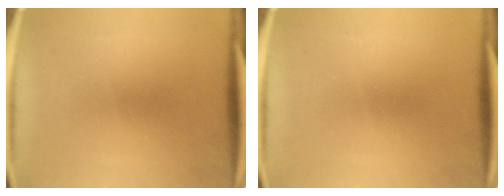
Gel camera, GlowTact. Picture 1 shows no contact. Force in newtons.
{"total": 0.0}